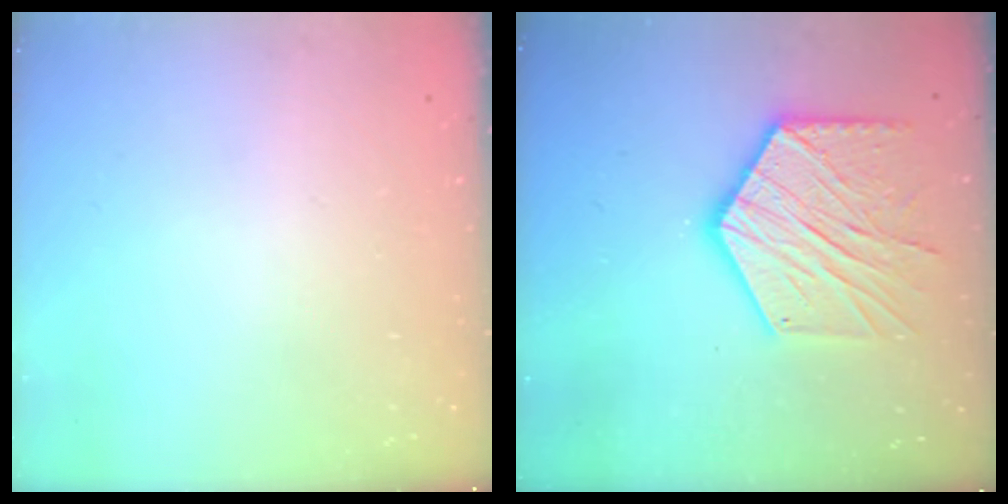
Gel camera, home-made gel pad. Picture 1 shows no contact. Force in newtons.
{"total": 18.3, "press": 18.2, "slide": 1.6}